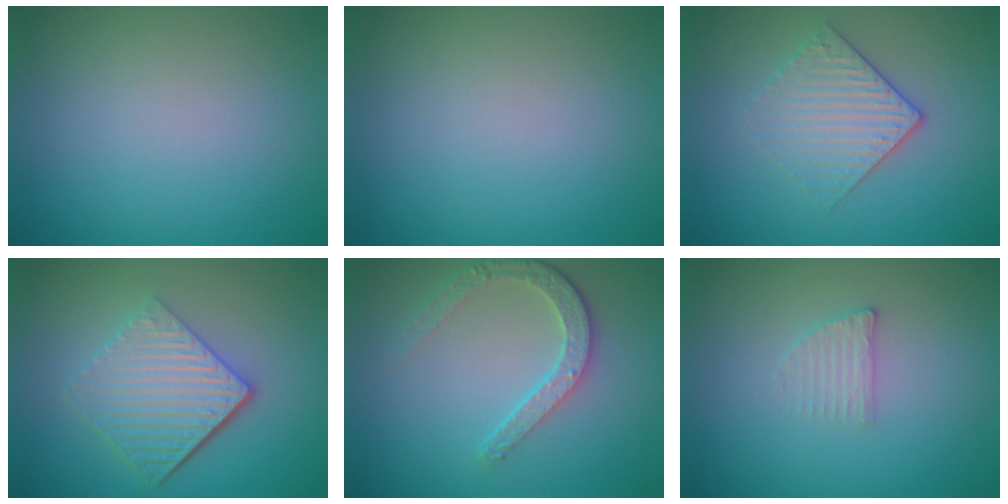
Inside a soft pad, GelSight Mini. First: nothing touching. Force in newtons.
{"total": 0.0}
{"total": 3.1, "press": 2.8, "slide": 1.4}
{"total": 6.2, "press": 4.2, "slide": 4.5}
{"total": 3.4, "press": 2.9, "slide": 1.9}
{"total": 1.6, "press": 1.5, "slide": 0.3}